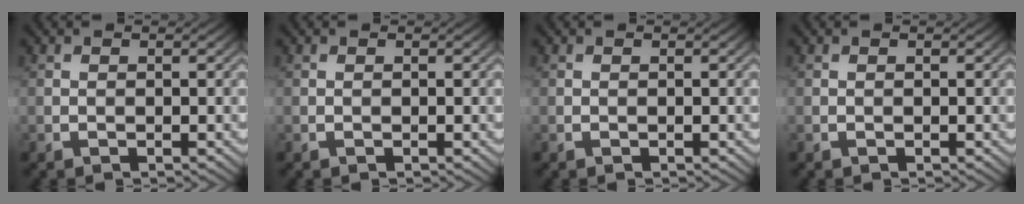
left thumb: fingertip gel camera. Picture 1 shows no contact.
{"total": 0.0}
{"total": 0.0}
{"total": 0.0}